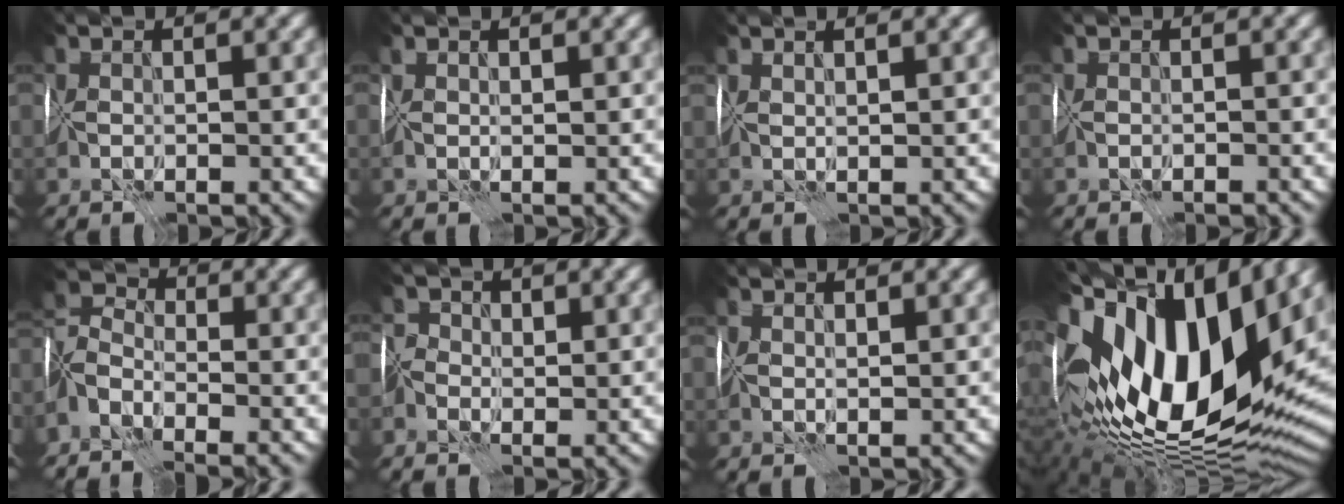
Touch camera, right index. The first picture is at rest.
{"total": 1.2, "force": [1.1, -0.4, -0.4], "torque": [0.009, 0.011, 0.023]}
{"total": 2.1, "force": [1.7, -1.1, -0.5], "torque": [0.008, 0.012, 0.037]}
{"total": 0.9, "force": [-0.8, 0.1, 0.2], "torque": [0.002, -0.002, -0.015]}
{"total": 5.4, "force": [-4.1, 2.3, 2.7], "torque": [-0.053, -0.004, -0.083]}
{"total": 2.4, "force": [-0.6, 2.1, 0.8], "torque": [-0.001, 0.019, -0.020]}
{"total": 1.3, "force": [1.2, -0.4, -0.2], "torque": [0.006, 0.009, 0.027]}
{"total": 18.6, "force": [4.5, 9.0, 15.6], "torque": [-0.301, 0.012, 0.077]}